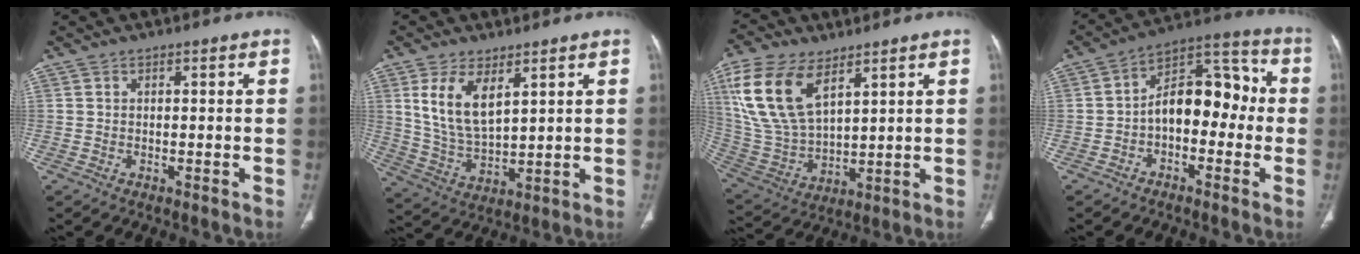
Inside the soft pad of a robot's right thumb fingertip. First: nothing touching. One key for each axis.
{"total": 10.3, "fx": 4.5, "fy": 4.8, "fz": 7.9, "tx": -0.145, "ty": -0.022, "tz": 0.103}
{"total": 17.3, "fx": 8.2, "fy": 9.1, "fz": 12.2, "tx": -0.247, "ty": -0.021, "tz": 0.172}
{"total": 12.7, "fx": -1.6, "fy": 7.8, "fz": 9.9, "tx": -0.116, "ty": 0.050, "tz": -0.038}